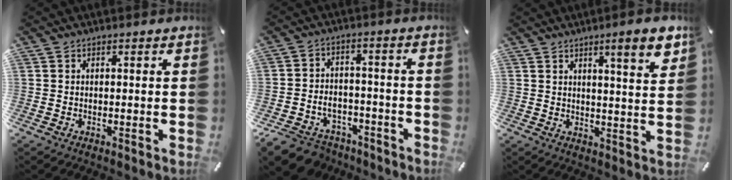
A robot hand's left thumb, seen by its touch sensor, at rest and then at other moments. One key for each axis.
{"total": 8.1, "fx": -5.4, "fy": 5.5, "fz": 2.3, "tx": -0.052, "ty": 0.032, "tz": -0.101}
{"total": 7.8, "fx": 4.7, "fy": 0.8, "fz": 6.2, "tx": -0.089, "ty": -0.025, "tz": 0.071}